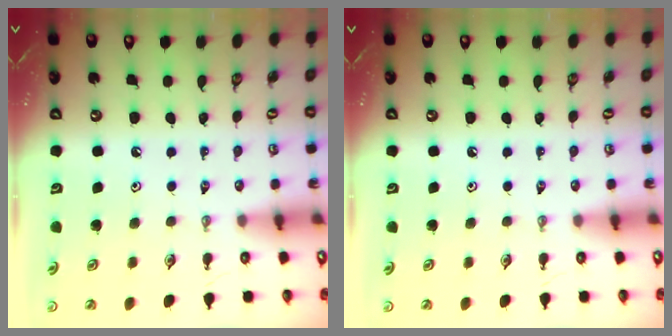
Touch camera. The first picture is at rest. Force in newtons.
{"total": 0.0}